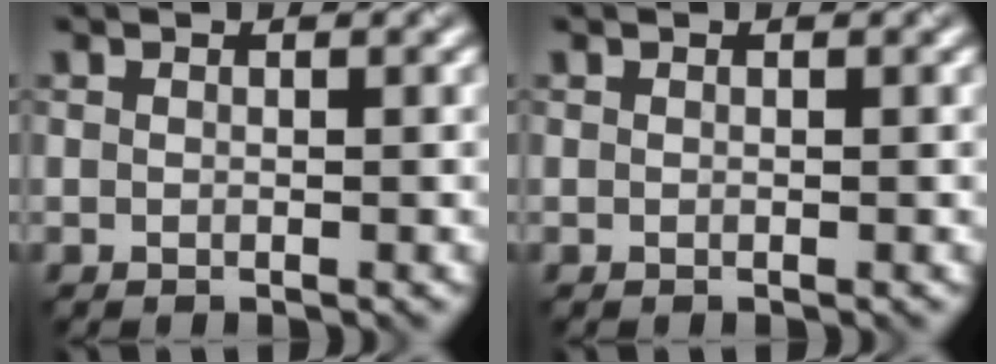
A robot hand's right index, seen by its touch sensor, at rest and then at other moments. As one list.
[{"total": 0.0}]